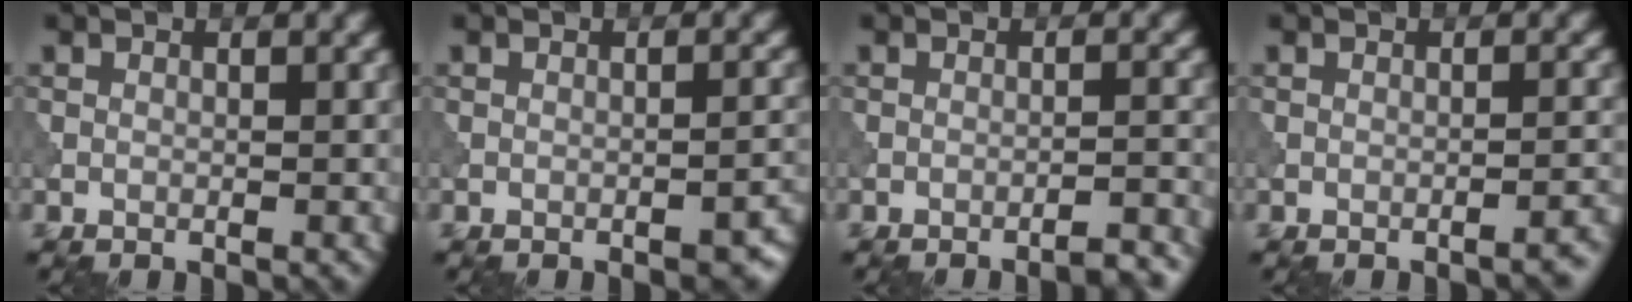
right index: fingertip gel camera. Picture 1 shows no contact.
{"total": 2.4, "force": [-1.7, 0.6, 1.6], "torque": [-0.018, 0.004, -0.022]}
{"total": 3.2, "force": [-2.8, 0.4, 1.5], "torque": [-0.017, 0.016, -0.042]}
{"total": 1.6, "force": [-1.2, 0.4, 0.9], "torque": [-0.003, 0.007, -0.020]}